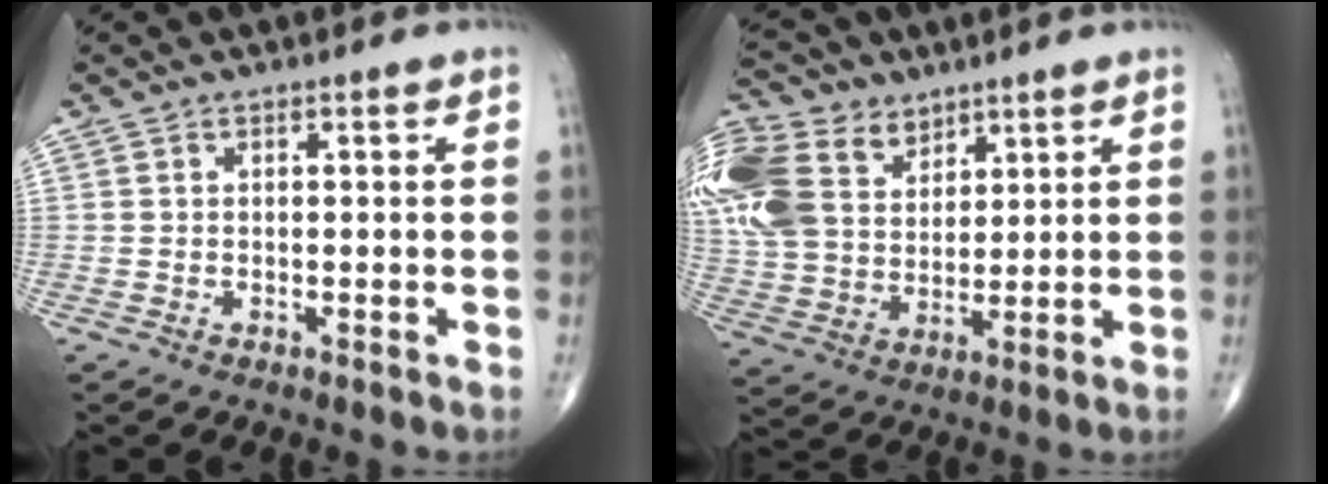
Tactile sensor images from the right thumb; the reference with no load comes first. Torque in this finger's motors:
{"motor_torque": [0.11, 0.27, 1.16, 1.12, 0.22]}